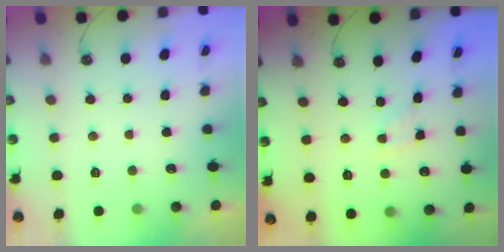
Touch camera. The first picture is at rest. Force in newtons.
{"total": 2.0, "press": 2.0, "slide": 0.4}